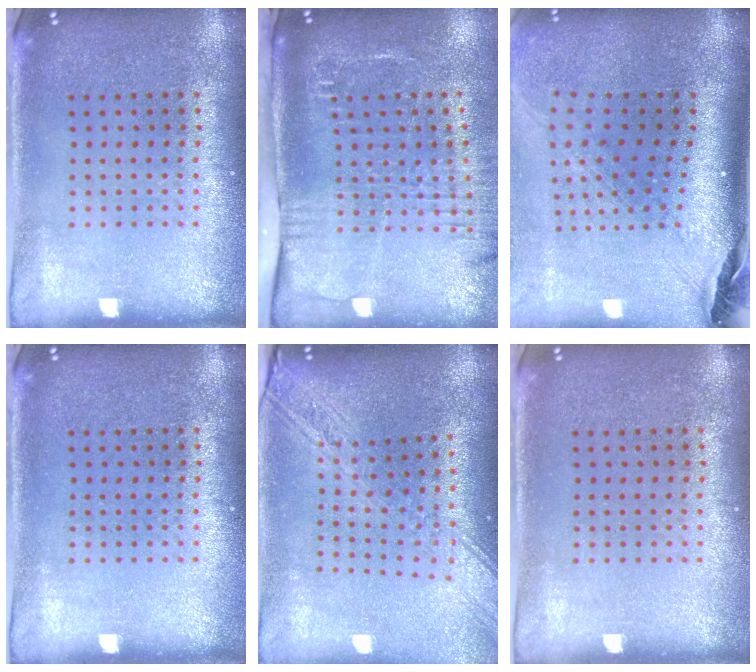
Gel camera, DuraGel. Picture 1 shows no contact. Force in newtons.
{"total": 2.7, "press": 2.1, "slide": 1.7}
{"total": 2.5, "press": 1.7, "slide": 1.8}
{"total": 0.0}
{"total": 2.6, "press": 2.1, "slide": 1.6}
{"total": 0.0}